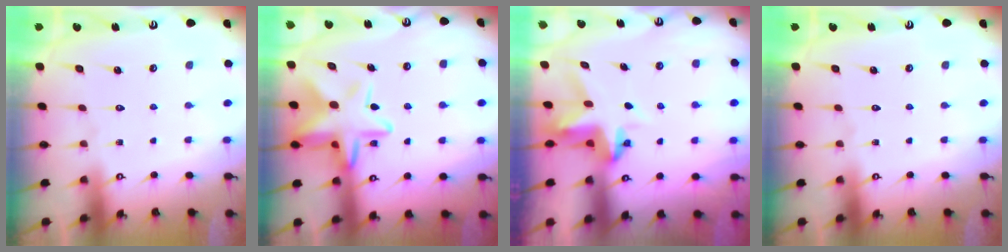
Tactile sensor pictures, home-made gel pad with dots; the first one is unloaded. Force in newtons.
{"total": 15.2, "press": 15.1, "slide": 1.3}
{"total": 4.5, "press": 4.5, "slide": 0.1}
{"total": 0.0}